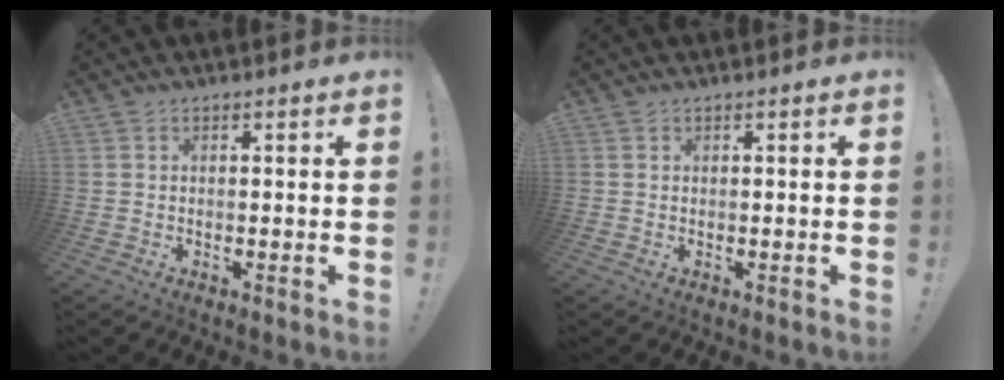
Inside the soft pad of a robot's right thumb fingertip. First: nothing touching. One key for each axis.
{"total": 0.0}